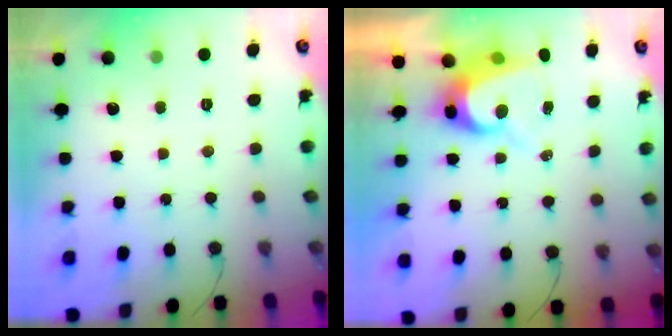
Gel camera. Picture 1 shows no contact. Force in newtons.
{"total": 8.3, "press": 8.2, "slide": 0.6}